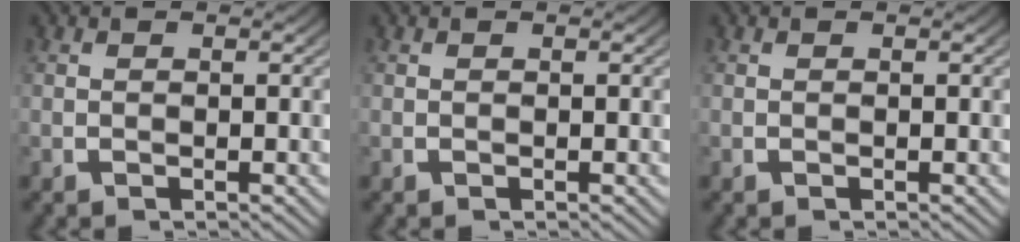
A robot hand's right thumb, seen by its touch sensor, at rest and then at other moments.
{"total": 0.0}
{"total": 0.0}